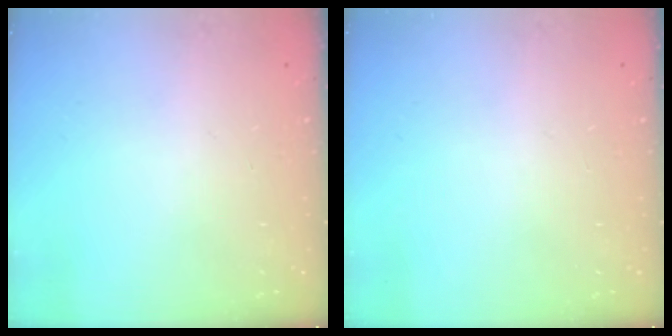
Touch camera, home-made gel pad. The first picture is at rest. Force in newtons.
{"total": 0.0}